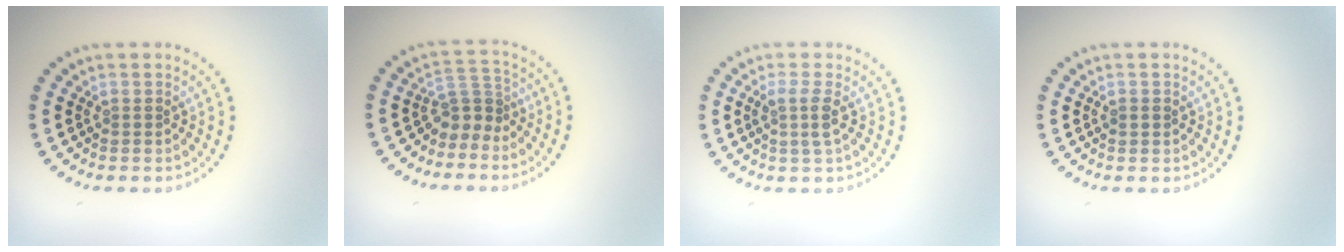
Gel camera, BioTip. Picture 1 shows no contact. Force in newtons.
{"total": 2.6, "press": 1.8, "slide": 1.9}
{"total": 1.9, "press": 1.6, "slide": 1.1}
{"total": 1.0, "press": 1.0, "slide": 0.1}